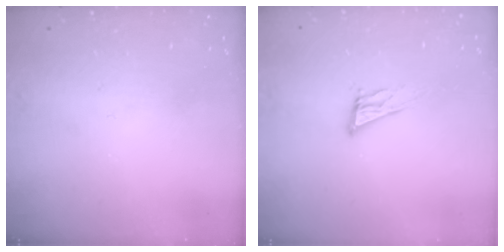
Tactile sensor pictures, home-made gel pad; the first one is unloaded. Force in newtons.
{"total": 9.3, "press": 9.0, "slide": 2.5}